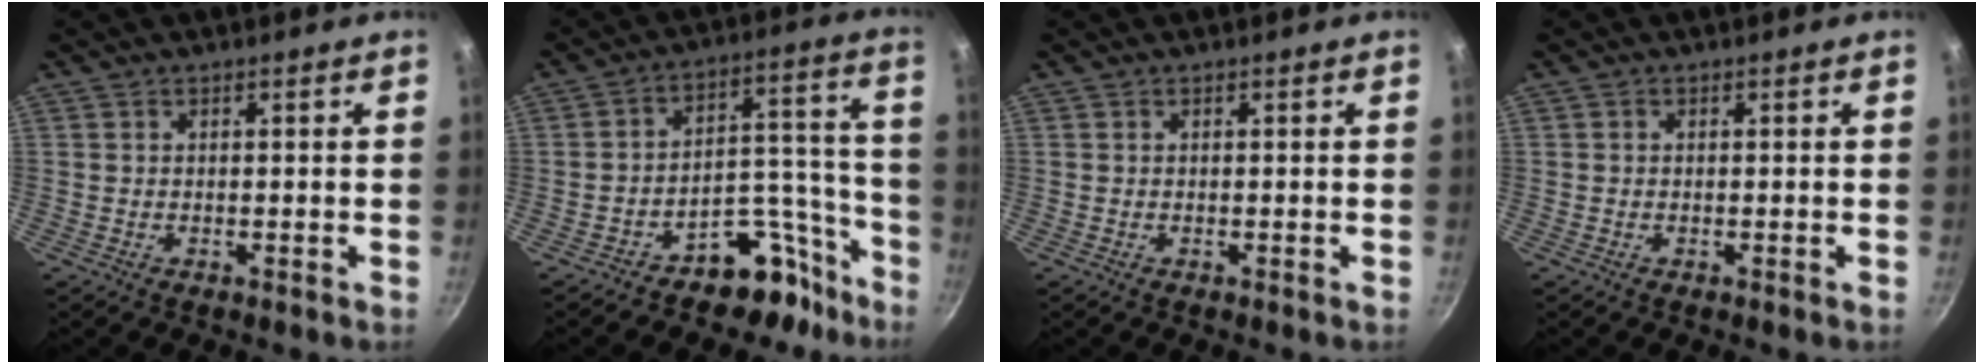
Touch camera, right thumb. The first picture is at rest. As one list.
[{"total": 11.3, "force": [-8.4, 5.7, 5.1], "torque": [-0.029, 0.119, -0.131]}, {"total": 0.0}, {"total": 0.0}]